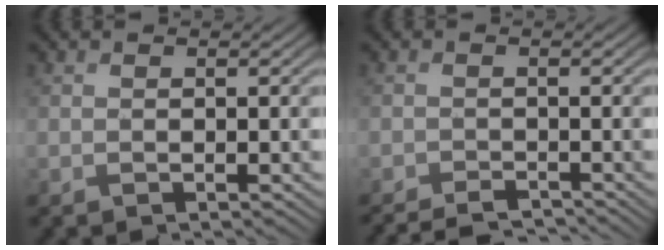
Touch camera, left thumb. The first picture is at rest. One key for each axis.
{"total": 3.9, "fx": -3.6, "fy": 1.0, "fz": 1.1, "tx": -0.013, "ty": -0.009, "tz": -0.069}